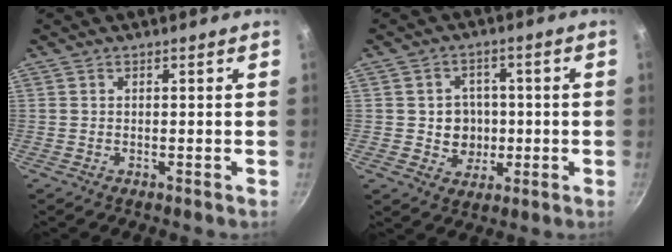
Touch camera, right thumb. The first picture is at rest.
{"total": 6.7, "force": [-0.5, 6.2, 2.4], "torque": [-0.002, 0.010, -0.003]}